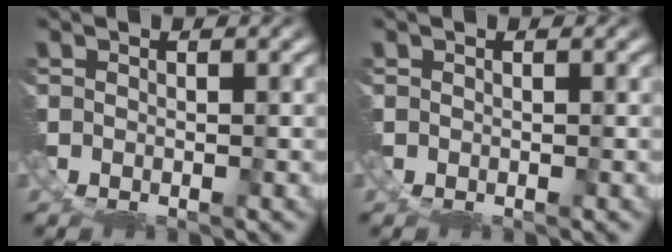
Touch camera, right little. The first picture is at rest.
{"total": 0.0}